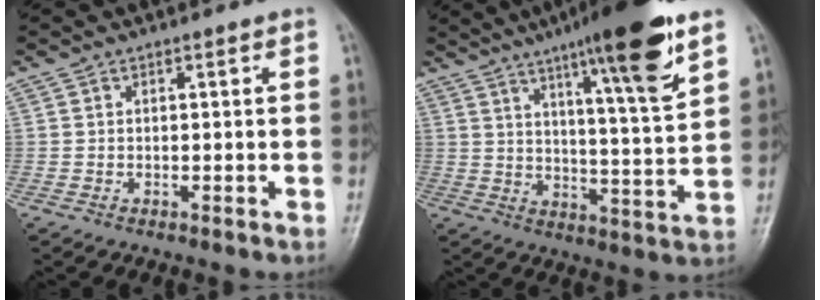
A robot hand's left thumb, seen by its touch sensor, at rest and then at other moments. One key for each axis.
{"total": 17.6, "fx": 10.4, "fy": 2.1, "fz": 14.0, "tx": -0.200, "ty": -0.049, "tz": 0.158}